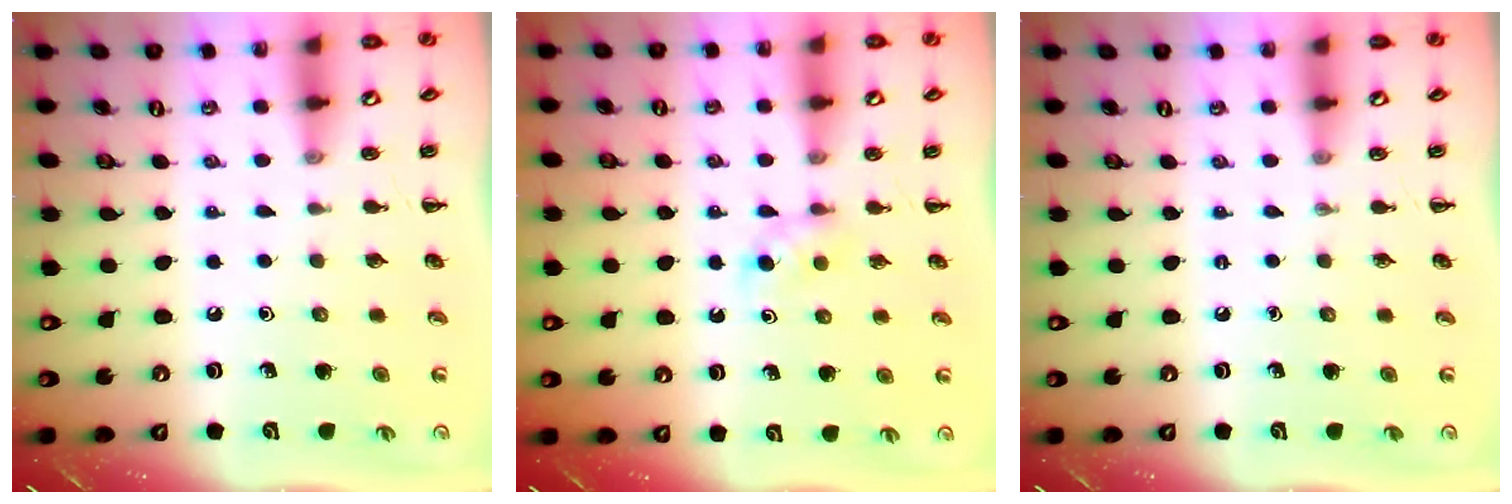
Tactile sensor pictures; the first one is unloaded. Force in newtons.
{"total": 2.9, "press": 2.7, "slide": 1.1}
{"total": 0.0}